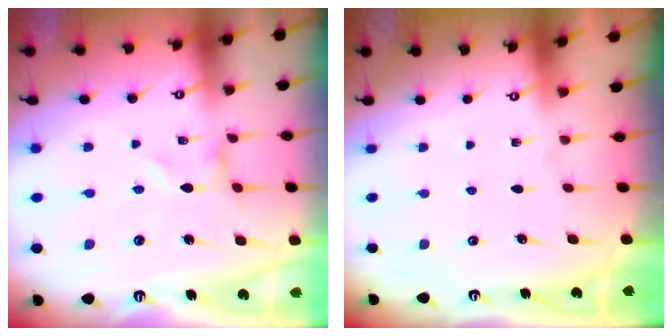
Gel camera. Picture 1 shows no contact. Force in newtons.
{"total": 0.0}